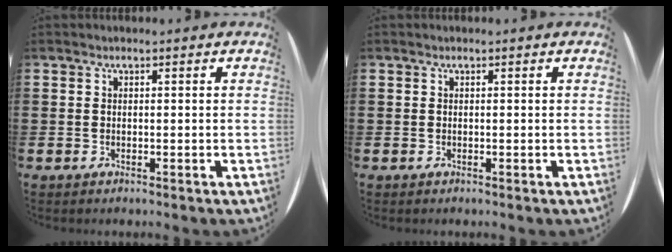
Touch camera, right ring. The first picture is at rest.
{"total": 0.0}